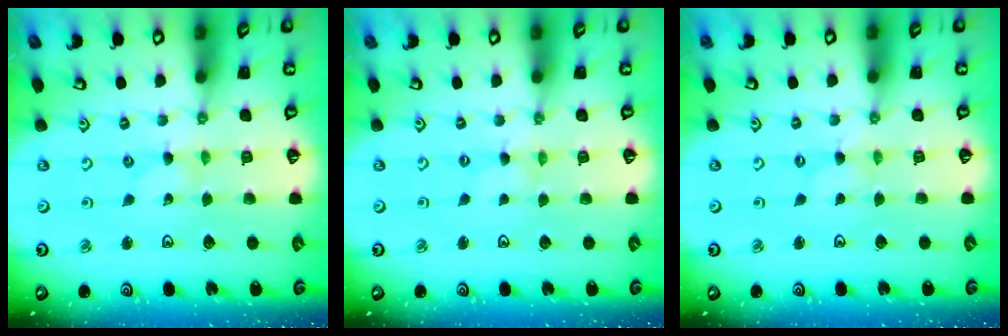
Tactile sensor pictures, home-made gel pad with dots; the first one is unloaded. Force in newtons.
{"total": 0.0}
{"total": 0.0}